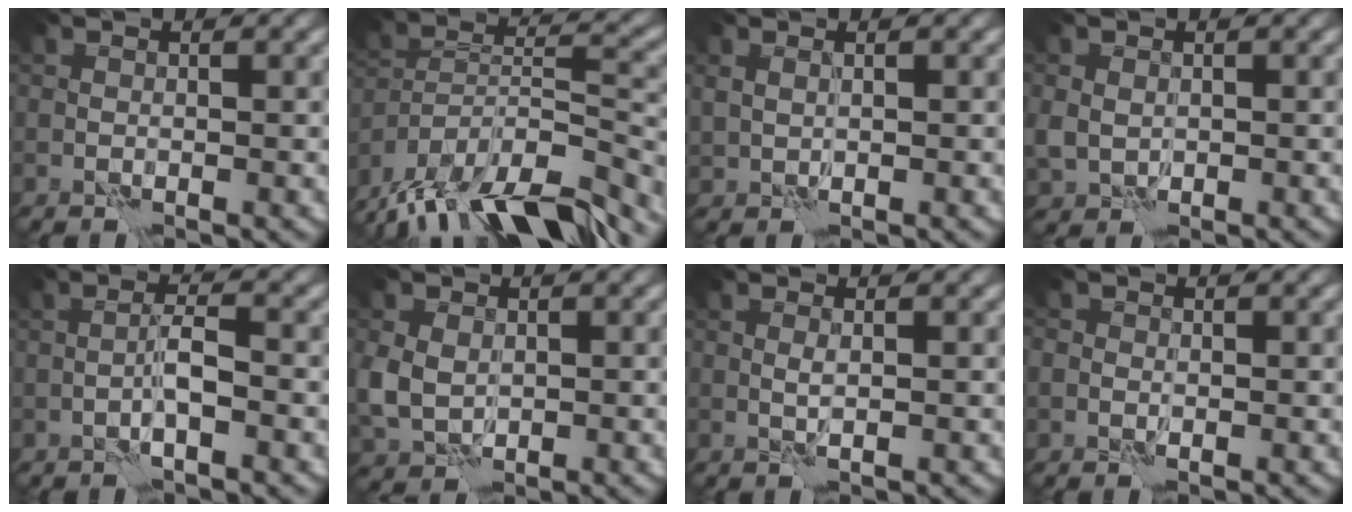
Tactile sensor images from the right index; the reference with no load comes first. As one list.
[{"total": 15.1, "force": [-12.4, 4.3, 7.4], "torque": [-0.142, -0.001, -0.190]}, {"total": 0.9, "force": [0.6, 0.4, 0.6], "torque": [-0.015, -0.002, 0.016]}, {"total": 2.4, "force": [-0.1, 2.0, 1.3], "torque": [-0.034, -0.009, -0.001]}, {"total": 1.9, "force": [-0.5, 0.0, 1.8], "torque": [-0.034, 0.010, -0.013]}, {"total": 3.9, "force": [0.0, 3.1, 2.5], "torque": [-0.066, -0.006, -0.003]}, {"total": 0.8, "force": [0.4, -0.2, 0.6], "torque": [-0.016, -0.001, 0.007]}, {"total": 0.5, "force": [-0.1, 0.5, 0.2], "torque": [-0.003, 0.001, -0.005]}]